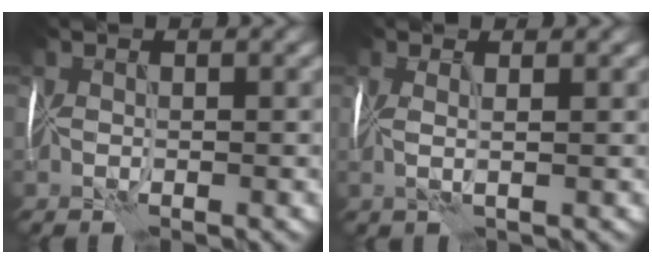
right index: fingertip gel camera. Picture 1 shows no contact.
{"total": 1.1, "force": [0.5, 0.2, 0.9], "torque": [-0.016, 0.005, 0.000]}